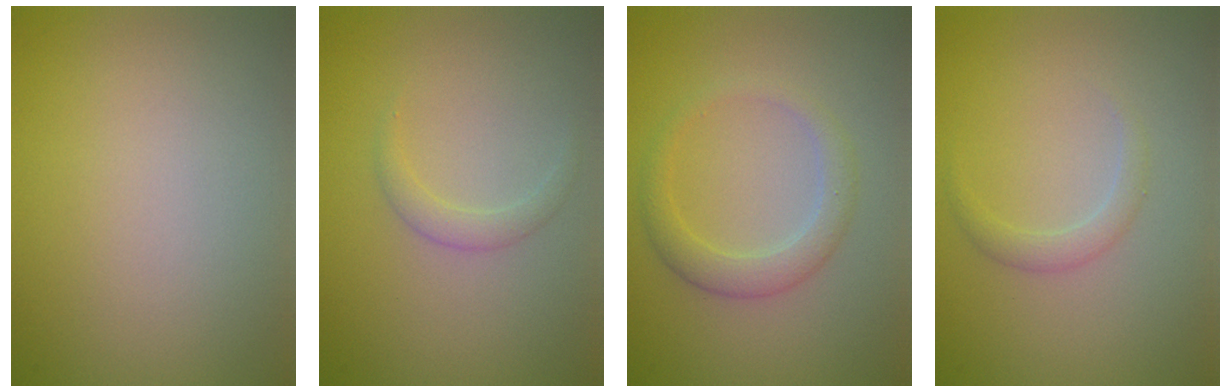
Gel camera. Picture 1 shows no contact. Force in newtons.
{"total": 1.2, "press": 1.2, "slide": 0.1}
{"total": 2.5, "press": 2.5, "slide": 0.2}
{"total": 1.2, "press": 1.2, "slide": 0.0}